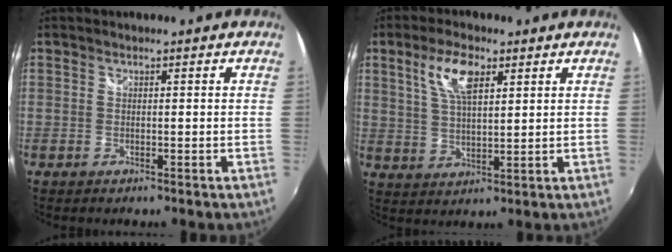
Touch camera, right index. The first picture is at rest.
{"total": 7.8, "force": [3.7, 3.1, 6.1], "torque": [-0.119, 0.010, 0.072]}